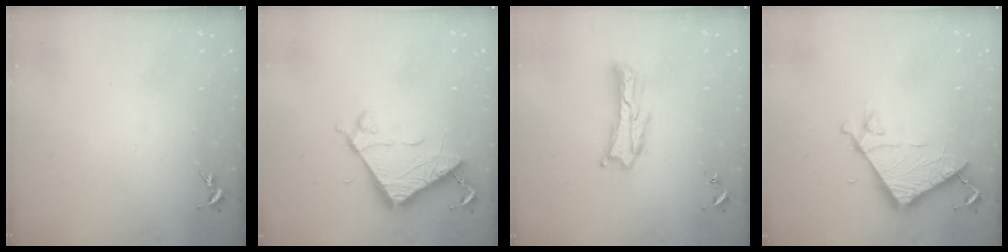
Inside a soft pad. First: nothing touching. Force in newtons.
{"total": 6.9, "press": 6.9, "slide": 0.4}
{"total": 2.4, "press": 2.4, "slide": 0.3}
{"total": 7.2, "press": 7.2, "slide": 0.4}